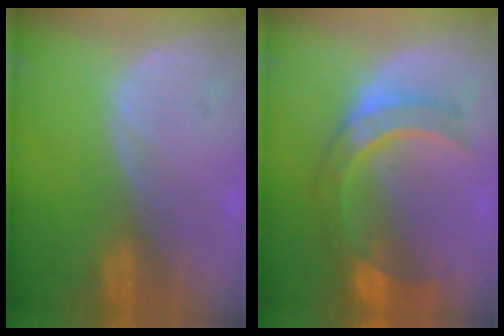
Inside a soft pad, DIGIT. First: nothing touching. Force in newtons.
{"total": 8.8, "press": 8.0, "slide": 3.7}